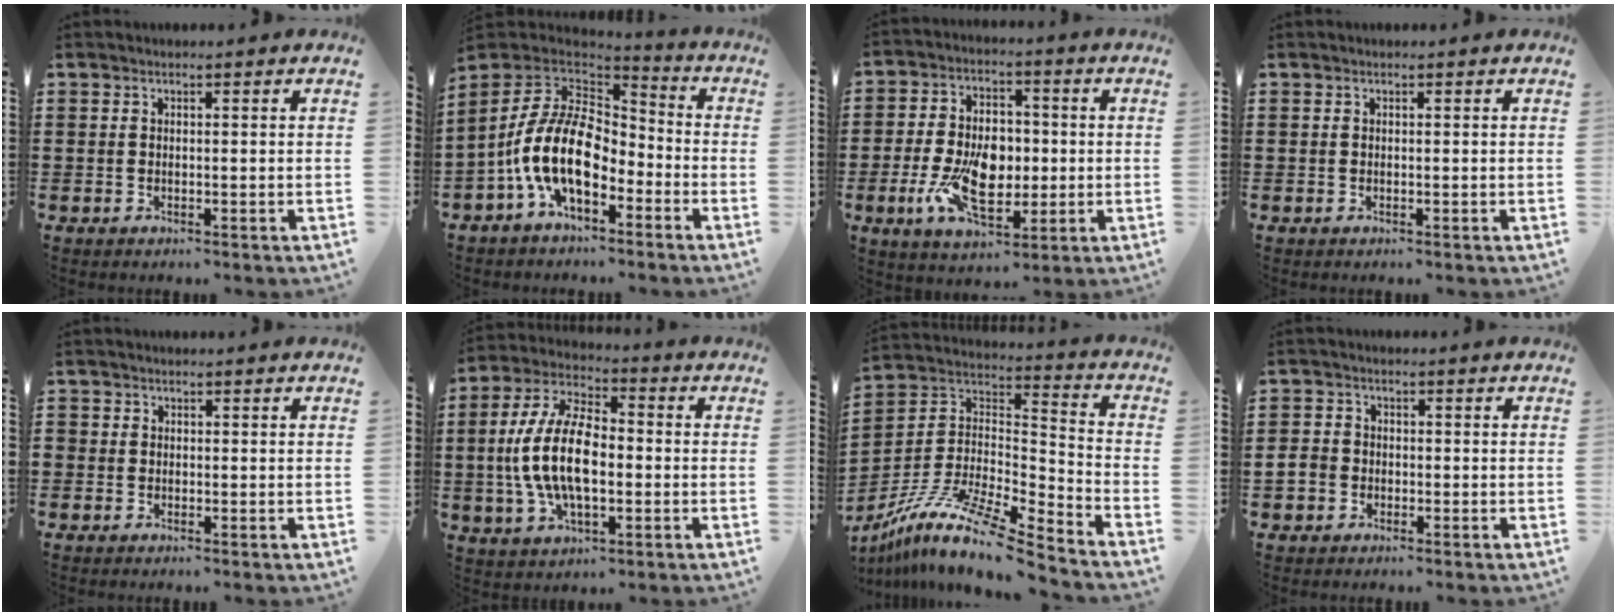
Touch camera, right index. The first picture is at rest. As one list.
[{"total": 13.9, "force": [-4.5, 7.8, 10.7], "torque": [-0.246, 0.010, -0.092]}, {"total": 11.1, "force": [-1.8, 6.7, 8.6], "torque": [-0.182, 0.004, -0.034]}, {"total": 0.0}, {"total": 0.7, "force": [-0.3, 0.7, 0.1], "torque": [-0.002, 0.002, -0.007]}, {"total": 12.6, "force": [-1.3, 6.2, 11.0], "torque": [-0.246, -0.002, -0.028]}, {"total": 12.7, "force": [-10.0, 1.8, 7.6], "torque": [-0.154, 0.010, -0.196]}, {"total": 3.2, "force": [-1.5, 2.6, 1.0], "torque": [-0.041, -0.001, -0.035]}]